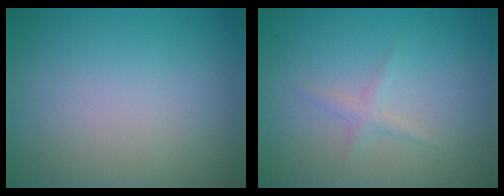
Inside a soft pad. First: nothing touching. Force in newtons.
{"total": 1.0, "press": 1.0, "slide": 0.1}